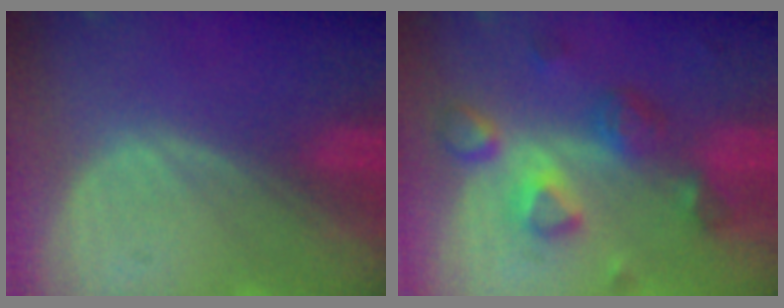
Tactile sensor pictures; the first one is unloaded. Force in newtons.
{"total": 7.9, "press": 7.0, "slide": 3.6}